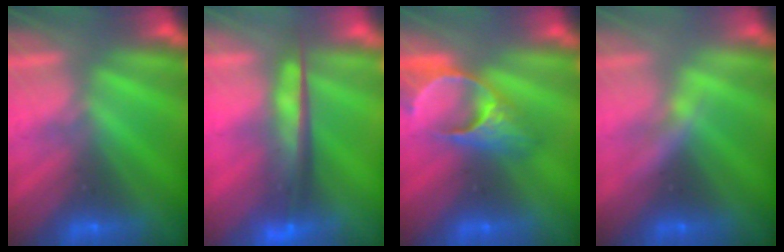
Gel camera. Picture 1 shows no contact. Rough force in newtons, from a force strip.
{"total": 7.8}
{"total": 4.8}
{"total": 2.2}